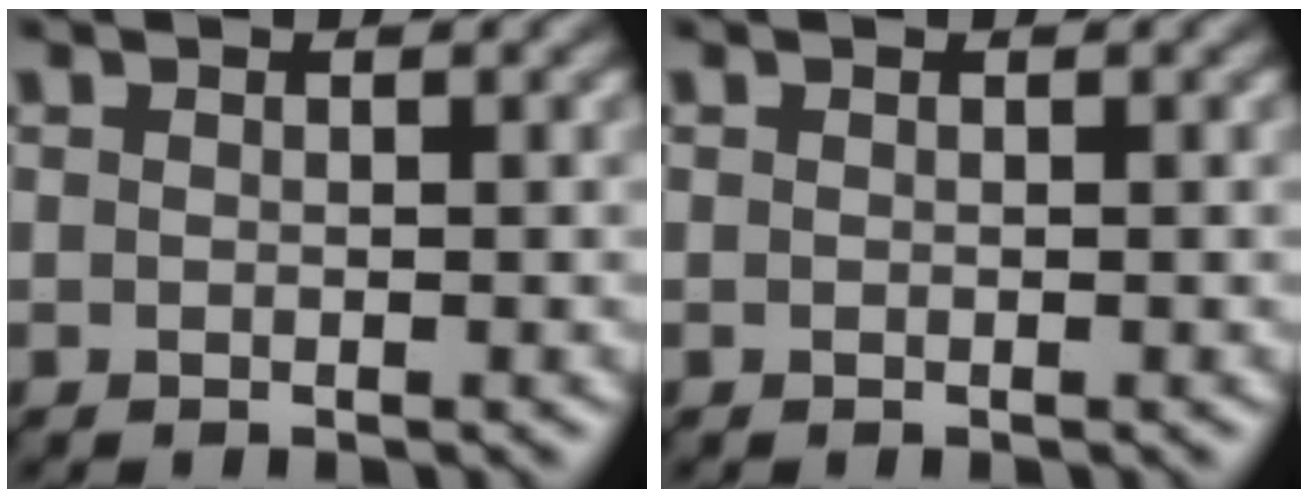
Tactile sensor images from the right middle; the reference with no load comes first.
{"total": 0.0}